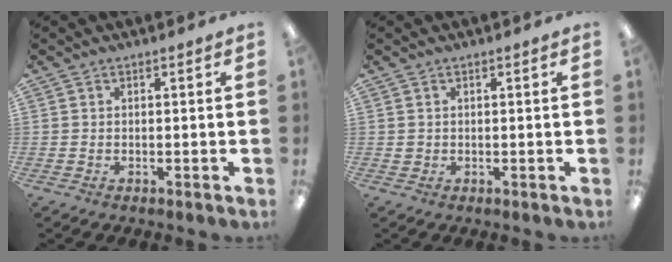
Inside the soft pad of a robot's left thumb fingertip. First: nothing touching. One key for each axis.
{"total": 1.1, "fx": 0.3, "fy": 1.0, "fz": 0.1, "tx": -0.003, "ty": 0.005, "tz": 0.006}